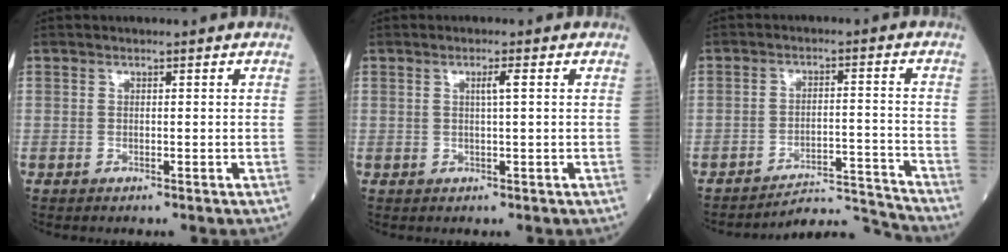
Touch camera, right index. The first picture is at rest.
{"total": 1.8, "force": [0.4, -0.3, 1.7], "torque": [-0.031, 0.000, 0.006]}
{"total": 8.1, "force": [-7.6, -2.7, -1.2], "torque": [0.026, 0.021, -0.125]}